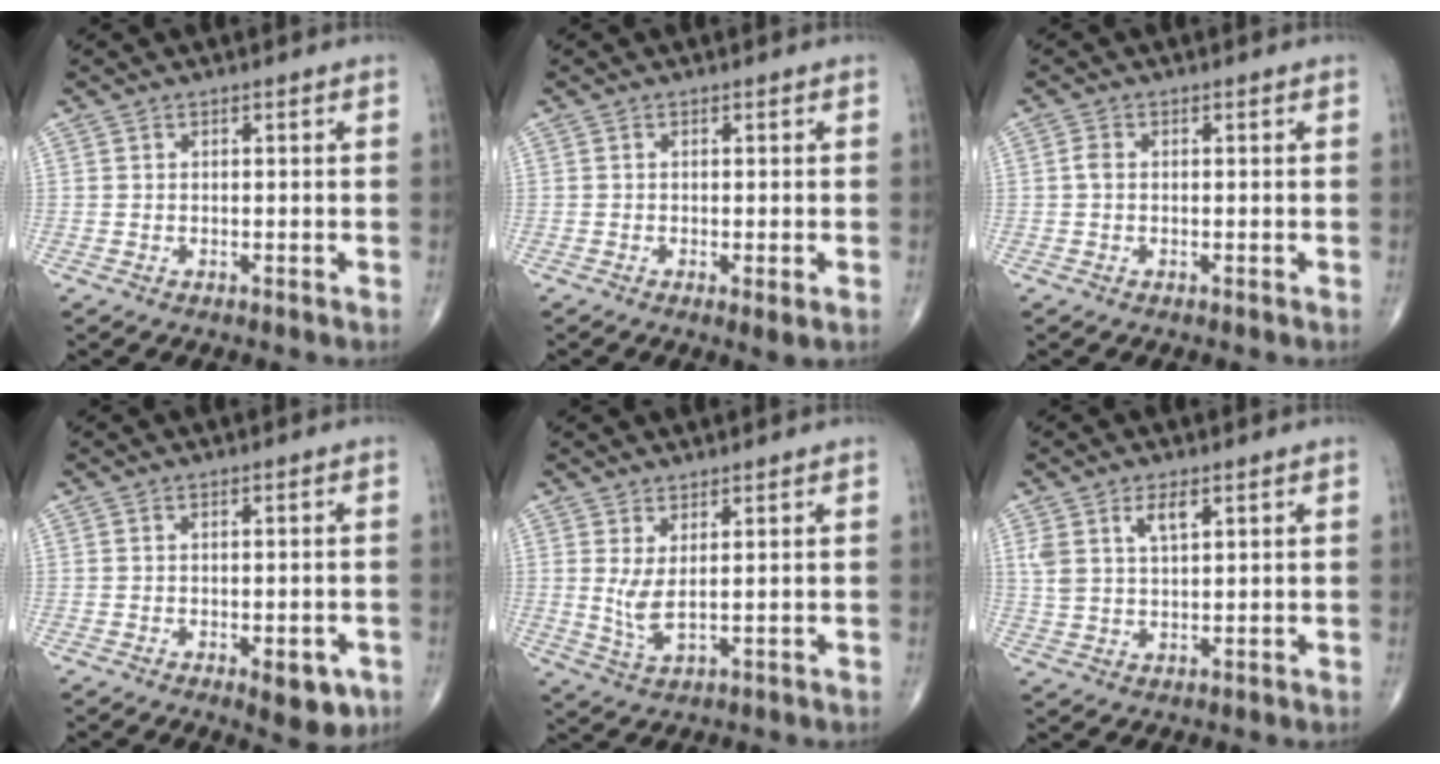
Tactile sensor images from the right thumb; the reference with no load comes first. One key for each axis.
{"total": 2.2, "fx": -0.6, "fy": 0.3, "fz": 2.1, "tx": -0.040, "ty": -0.010, "tz": -0.012}
{"total": 1.3, "fx": -0.1, "fy": 0.9, "fz": 1.0, "tx": -0.017, "ty": 0.001, "tz": -0.004}
{"total": 5.7, "fx": -2.4, "fy": 2.5, "fz": 4.6, "tx": -0.040, "ty": 0.002, "tz": -0.023}
{"total": 4.4, "fx": 1.1, "fy": 1.2, "fz": 4.2, "tx": -0.092, "ty": -0.020, "tz": 0.027}
{"total": 5.2, "fx": 2.6, "fy": 2.3, "fz": 3.9, "tx": -0.075, "ty": -0.007, "tz": 0.055}